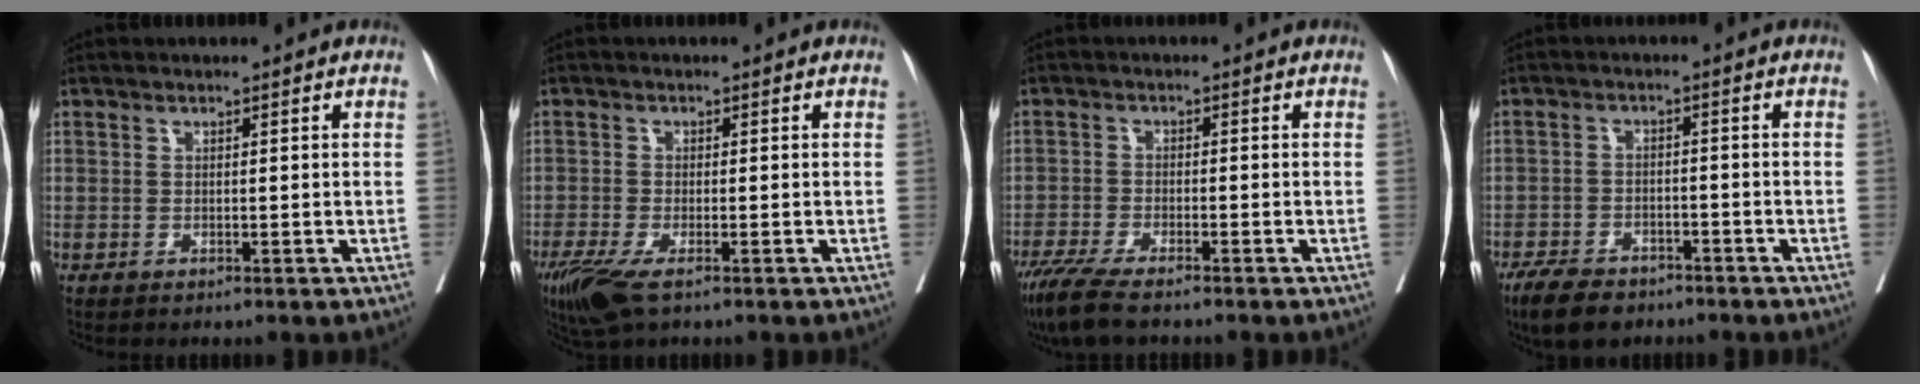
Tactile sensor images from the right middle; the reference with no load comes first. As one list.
[{"total": 5.9, "force": [-3.7, 1.5, 4.4], "torque": [-0.083, -0.016, -0.067]}, {"total": 7.3, "force": [-5.7, 1.1, 4.4], "torque": [-0.077, -0.019, -0.101]}, {"total": 7.1, "force": [-5.5, 3.1, 3.1], "torque": [-0.058, -0.005, -0.093]}]